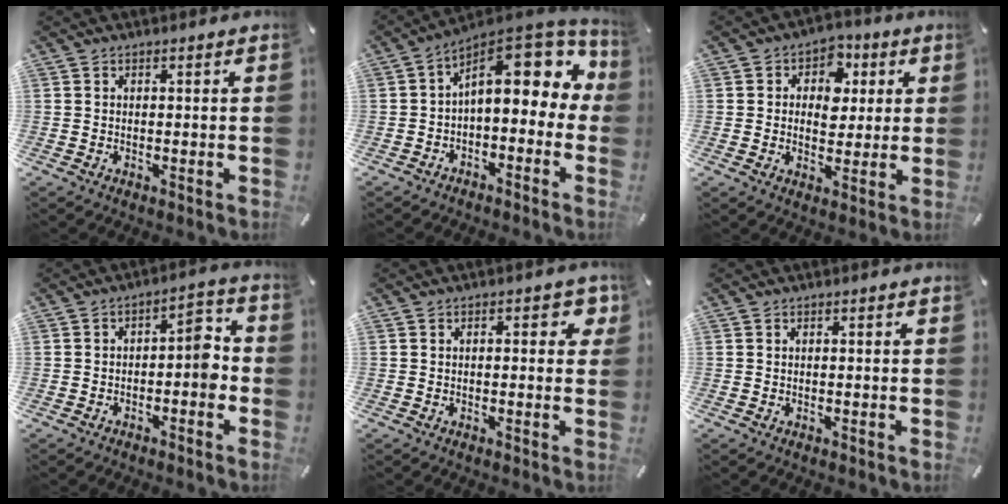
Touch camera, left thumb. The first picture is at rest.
{"total": 14.8, "force": [5.6, 7.5, 11.4], "torque": [-0.144, -0.047, 0.092]}
{"total": 8.1, "force": [1.3, 6.9, 3.9], "torque": [-0.038, -0.006, 0.016]}
{"total": 7.2, "force": [-2.0, 3.9, 5.7], "torque": [-0.070, 0.013, -0.042]}
{"total": 3.7, "force": [0.7, 1.8, 3.1], "torque": [-0.033, -0.003, 0.003]}
{"total": 0.0}